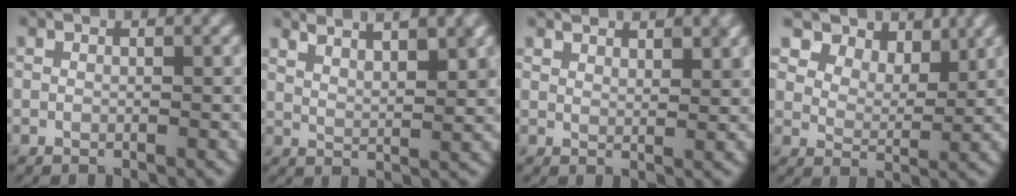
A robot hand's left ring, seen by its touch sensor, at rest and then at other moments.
{"total": 5.8, "force": [4.2, 1.7, 3.5], "torque": [-0.028, 0.020, 0.043]}
{"total": 2.7, "force": [2.4, 0.7, 1.1], "torque": [-0.009, -0.002, 0.038]}
{"total": 9.2, "force": [6.6, 5.2, 3.7], "torque": [-0.083, -0.006, 0.127]}